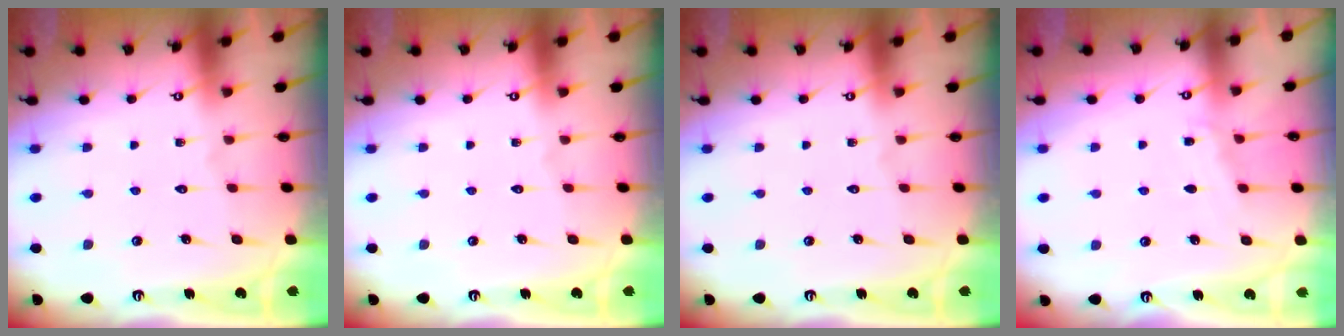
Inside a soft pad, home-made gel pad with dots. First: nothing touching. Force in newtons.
{"total": 0.0}
{"total": 0.0}
{"total": 5.2, "press": 5.2, "slide": 0.5}